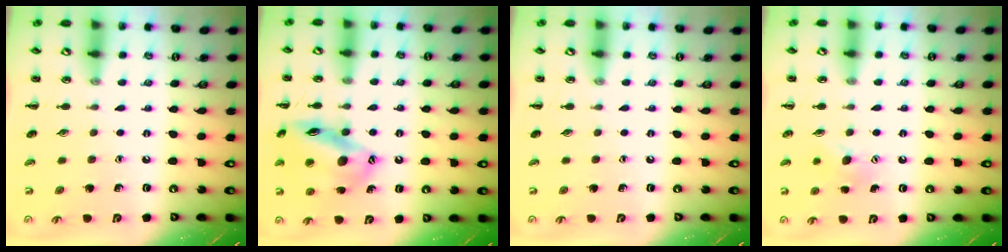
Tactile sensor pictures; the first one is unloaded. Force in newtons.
{"total": 16.1, "press": 15.9, "slide": 2.7}
{"total": 0.0}
{"total": 5.8, "press": 5.6, "slide": 1.5}